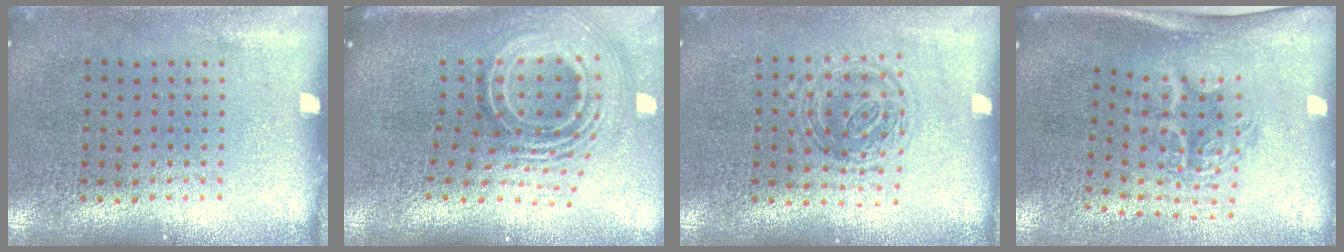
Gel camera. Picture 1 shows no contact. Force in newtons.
{"total": 2.9, "press": 1.8, "slide": 2.2}
{"total": 1.2, "press": 1.0, "slide": 0.8}
{"total": 1.9, "press": 1.3, "slide": 1.4}